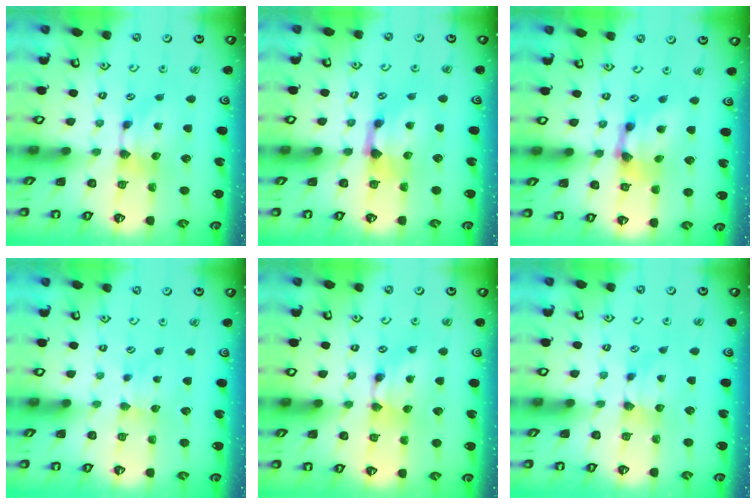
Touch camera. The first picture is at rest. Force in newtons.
{"total": 1.5, "press": 0.7, "slide": 1.3}
{"total": 6.1, "press": 5.4, "slide": 2.9}
{"total": 2.2, "press": 2.1, "slide": 0.4}
{"total": 1.3, "press": 1.3, "slide": 0.1}
{"total": 1.1, "press": 1.0, "slide": 0.2}